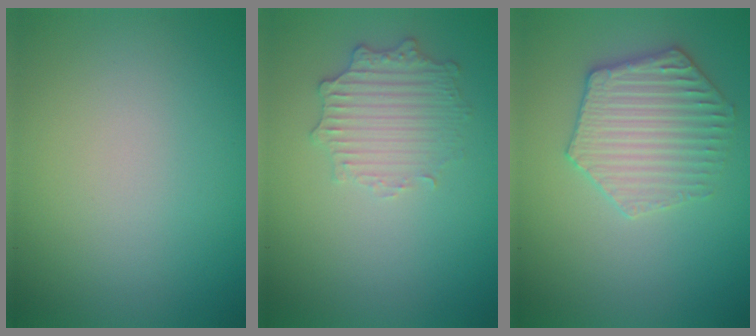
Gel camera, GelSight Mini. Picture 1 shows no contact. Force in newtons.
{"total": 2.6, "press": 2.5, "slide": 0.7}
{"total": 3.9, "press": 3.9, "slide": 0.3}